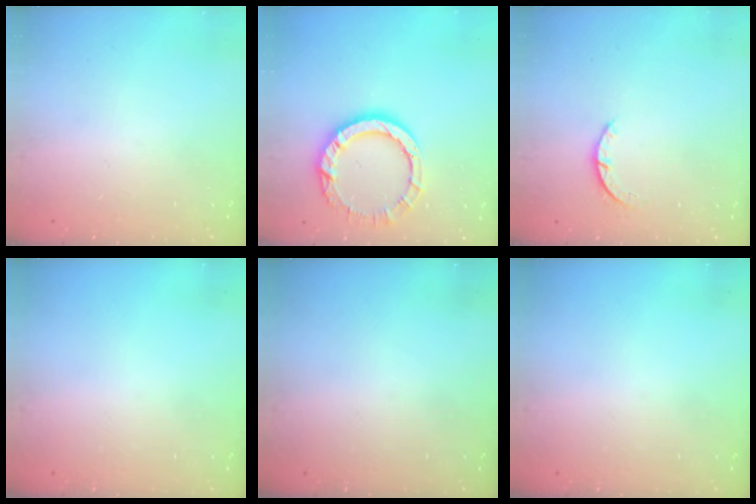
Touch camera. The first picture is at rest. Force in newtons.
{"total": 10.2, "press": 10.2, "slide": 0.9}
{"total": 2.4, "press": 2.4, "slide": 0.3}
{"total": 0.0}
{"total": 0.0}
{"total": 0.0}